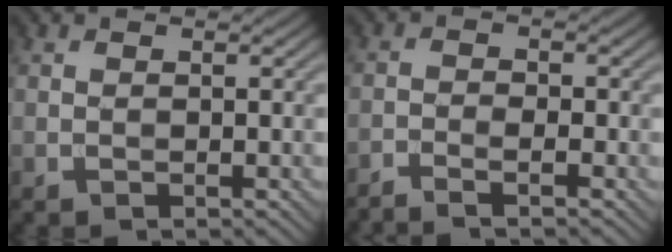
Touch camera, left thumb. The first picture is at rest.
{"total": 2.4, "force": [-1.9, 0.3, 1.4], "torque": [-0.030, -0.002, -0.043]}